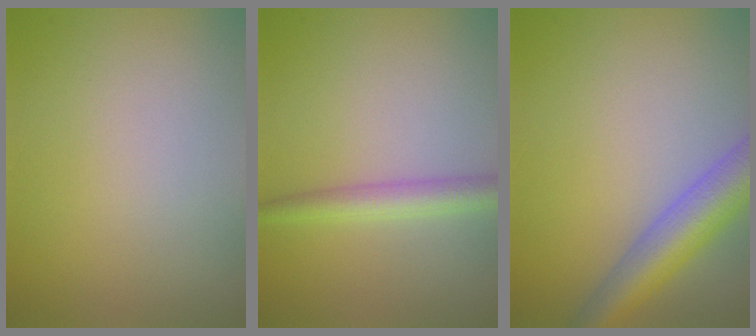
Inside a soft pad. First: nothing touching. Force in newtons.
{"total": 2.7, "press": 2.7, "slide": 0.1}
{"total": 5.8, "press": 5.8, "slide": 0.4}